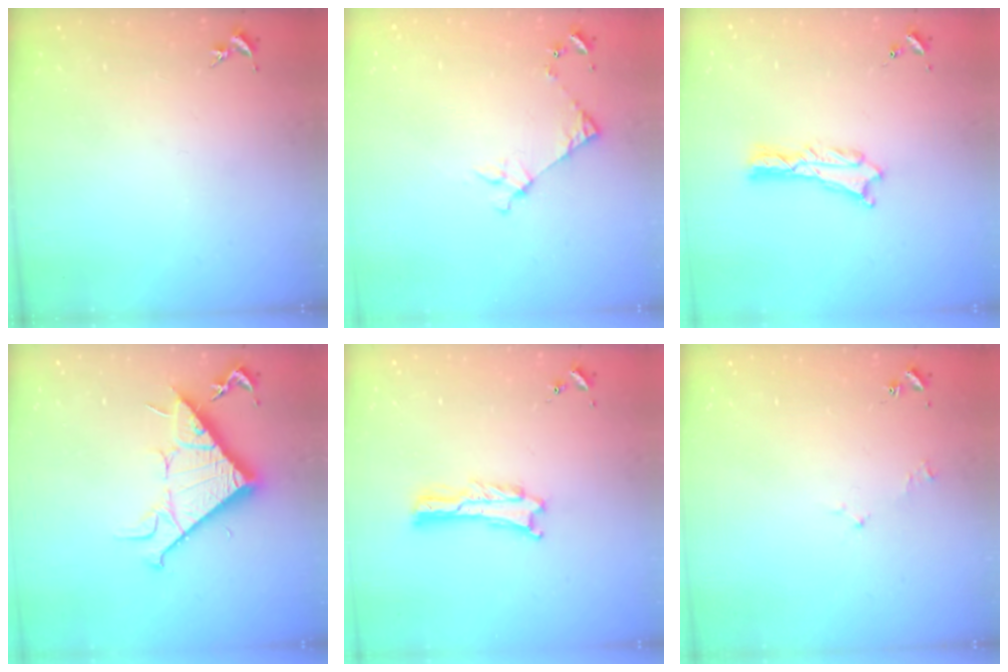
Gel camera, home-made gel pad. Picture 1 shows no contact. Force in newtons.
{"total": 5.0, "press": 5.0, "slide": 0.4}
{"total": 1.1, "press": 1.1, "slide": 0.2}
{"total": 11.4, "press": 11.4, "slide": 0.1}
{"total": 0.8, "press": 0.8, "slide": 0.2}
{"total": 1.6, "press": 1.5, "slide": 0.3}